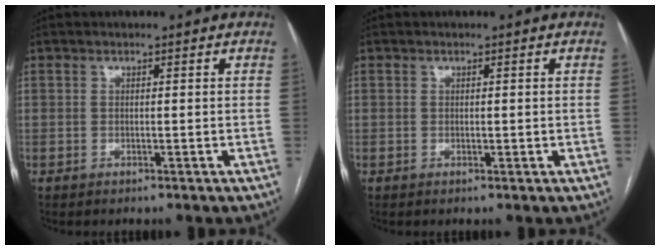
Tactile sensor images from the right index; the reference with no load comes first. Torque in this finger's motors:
{"motor_torque": [-0.23, 0.16, 0.02, 0.00]}